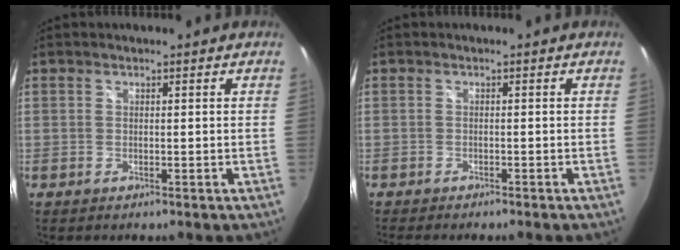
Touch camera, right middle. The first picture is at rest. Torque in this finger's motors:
{"motor_torque": [1.07, -1.07, 0.26, 0.08]}